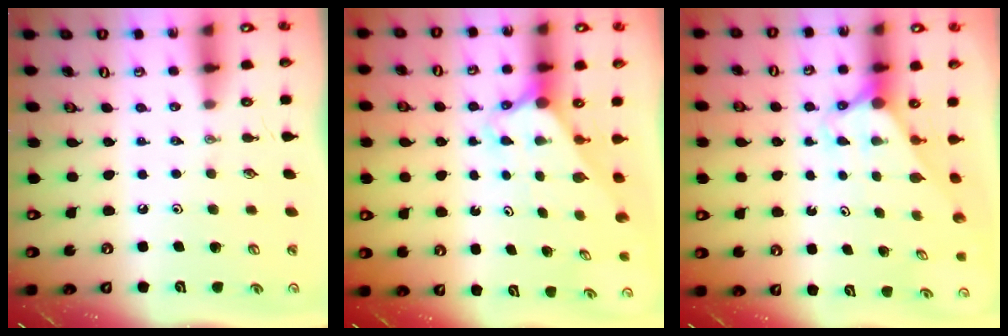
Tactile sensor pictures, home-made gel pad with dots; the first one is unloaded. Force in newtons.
{"total": 2.6, "press": 2.6, "slide": 0.1}
{"total": 2.8, "press": 2.8, "slide": 0.0}